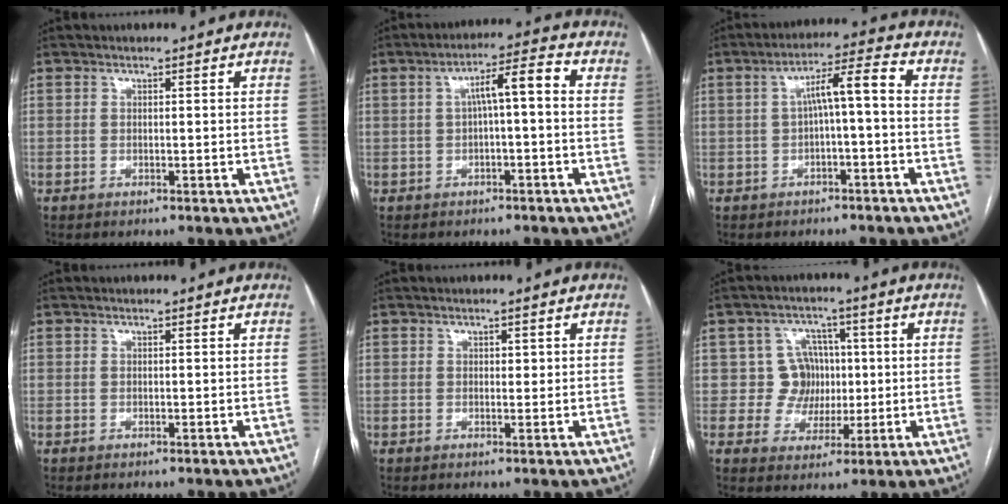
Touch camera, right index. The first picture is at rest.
{"total": 6.0, "force": [0.4, 1.0, 5.9], "torque": [-0.095, 0.026, 0.006]}
{"total": 6.4, "force": [-0.2, 0.8, 6.3], "torque": [-0.103, 0.030, -0.001]}
{"total": 0.0}
{"total": 1.0, "force": [0.3, 0.6, 0.8], "torque": [-0.008, 0.000, 0.004]}
{"total": 6.6, "force": [0.6, 6.5, 1.0], "torque": [-0.004, 0.024, 0.012]}